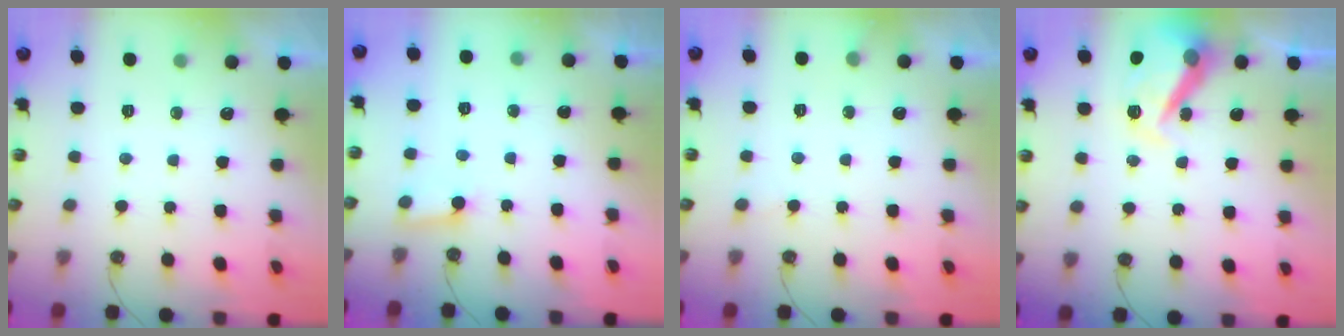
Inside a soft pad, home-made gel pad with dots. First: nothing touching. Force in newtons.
{"total": 3.2, "press": 3.2, "slide": 0.3}
{"total": 6.3, "press": 6.2, "slide": 0.4}
{"total": 16.6, "press": 16.6, "slide": 0.3}